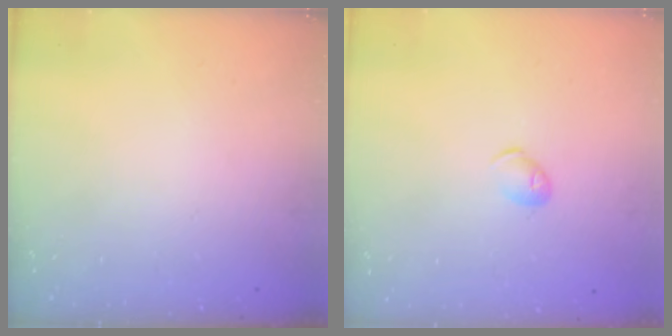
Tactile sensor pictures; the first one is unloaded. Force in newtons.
{"total": 4.8, "press": 4.7, "slide": 0.6}